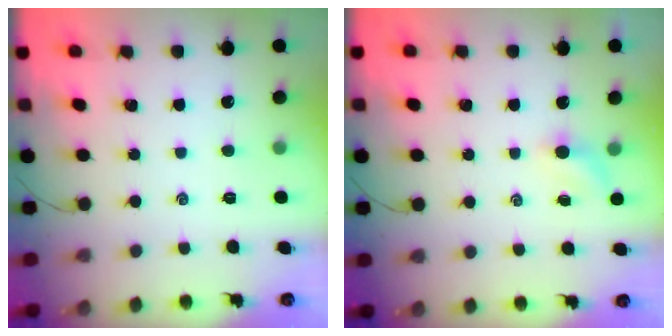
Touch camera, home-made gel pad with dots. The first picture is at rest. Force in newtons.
{"total": 2.4, "press": 2.3, "slide": 0.7}